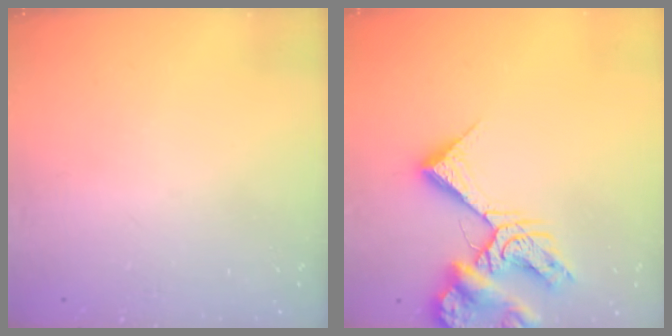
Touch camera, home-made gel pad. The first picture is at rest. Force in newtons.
{"total": 12.5, "press": 12.4, "slide": 1.4}